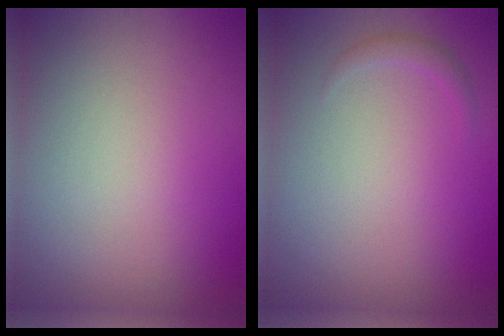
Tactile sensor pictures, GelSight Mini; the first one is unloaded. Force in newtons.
{"total": 0.9, "press": 0.9, "slide": 0.0}